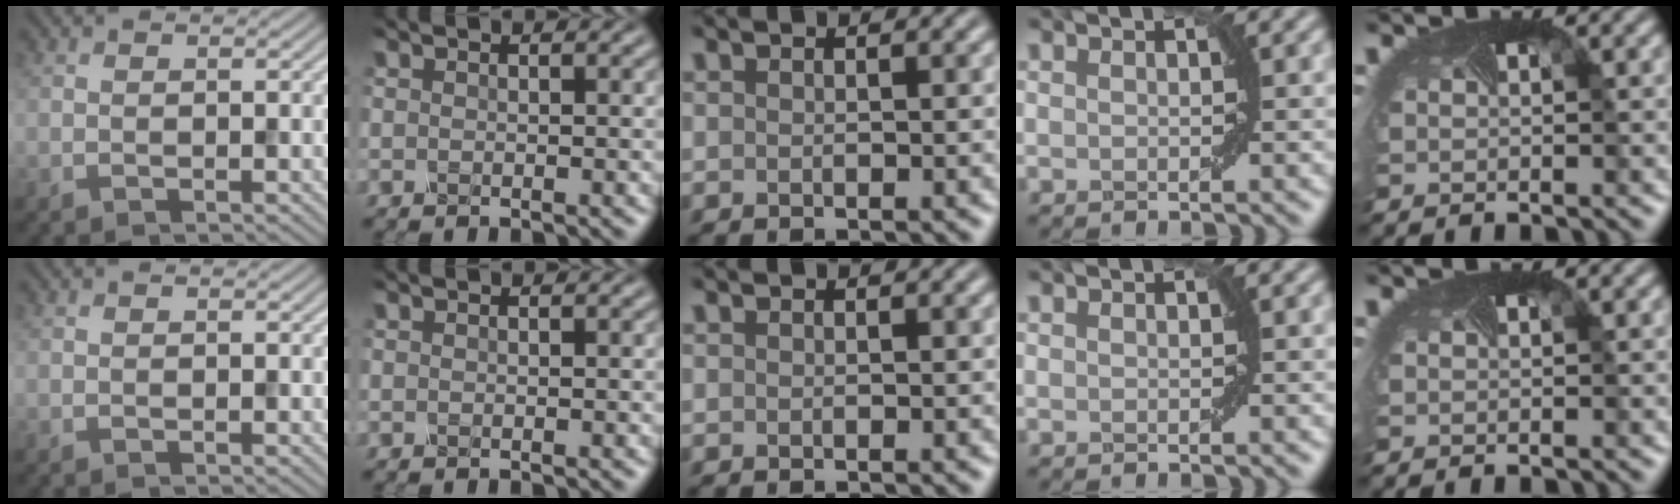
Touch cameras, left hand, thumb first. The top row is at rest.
{}